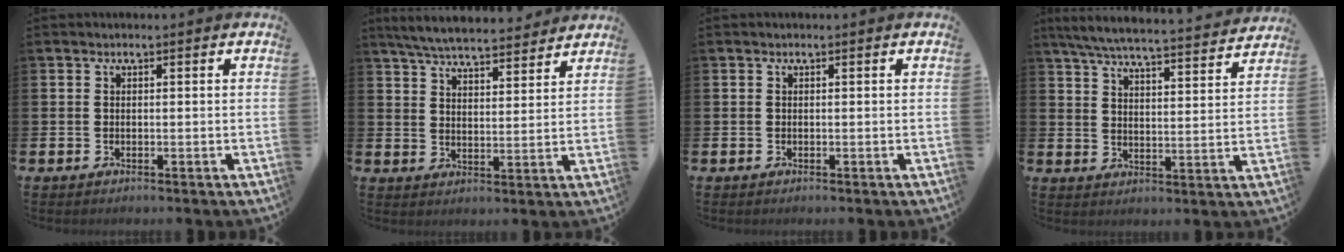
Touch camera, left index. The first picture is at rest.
{"total": 6.5, "force": [6.2, 0.7, 1.5], "torque": [-0.043, -0.035, 0.111]}
{"total": 0.0}
{"total": 6.6, "force": [6.3, 0.4, 2.1], "torque": [-0.056, -0.048, 0.107]}